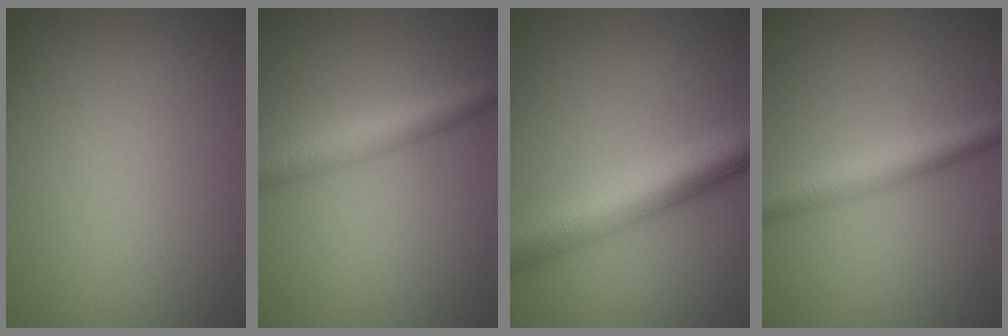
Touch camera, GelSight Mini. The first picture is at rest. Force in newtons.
{"total": 3.9, "press": 3.9, "slide": 0.1}
{"total": 6.4, "press": 6.4, "slide": 0.2}
{"total": 3.6, "press": 3.6, "slide": 0.1}